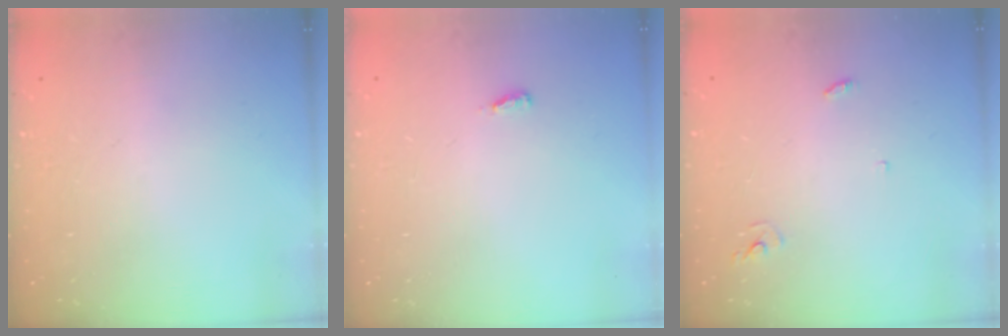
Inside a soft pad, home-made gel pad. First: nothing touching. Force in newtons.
{"total": 2.6, "press": 2.4, "slide": 1.0}
{"total": 2.9, "press": 2.9, "slide": 0.2}